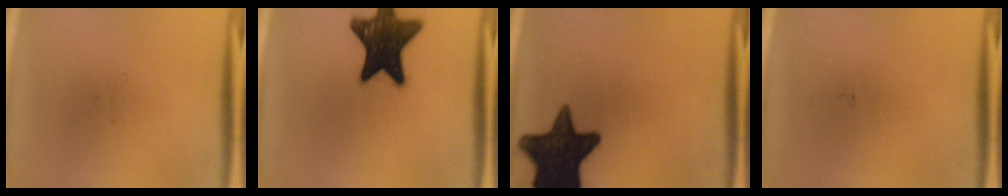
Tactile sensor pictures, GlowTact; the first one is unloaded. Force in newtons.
{"total": 18.2}
{"total": 16.3}
{"total": 0.0}